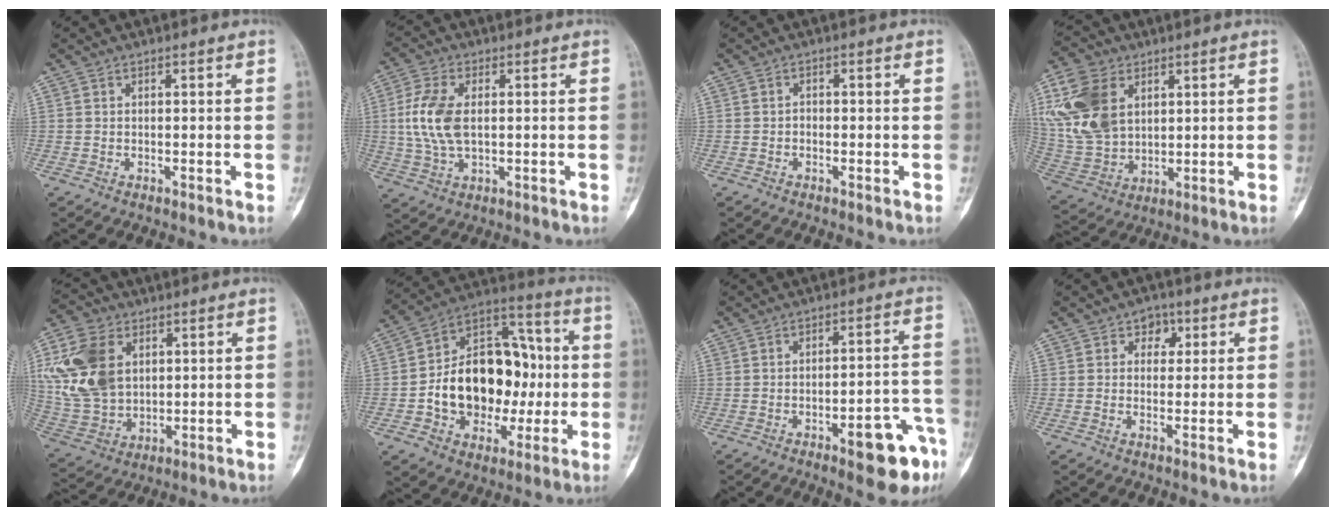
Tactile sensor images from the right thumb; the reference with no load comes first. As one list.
[{"total": 9.7, "force": [0.8, 5.4, 8.0], "torque": [-0.178, 0.002, 0.018]}, {"total": 1.0, "force": [-0.4, 0.8, 0.4], "torque": [0.004, 0.005, -0.011]}, {"total": 16.2, "force": [5.3, 11.3, 10.3], "torque": [-0.209, -0.010, 0.113]}, {"total": 16.6, "force": [4.3, 11.8, 10.8], "torque": [-0.213, -0.003, 0.091]}, {"total": 22.8, "force": [-1.8, 16.1, 16.0], "torque": [-0.210, 0.044, -0.017]}, {"total": 12.3, "force": [-6.4, 3.6, 9.8], "torque": [-0.101, 0.043, -0.076]}, {"total": 3.5, "force": [1.3, 2.8, 1.7], "torque": [0.007, 0.003, 0.013]}]